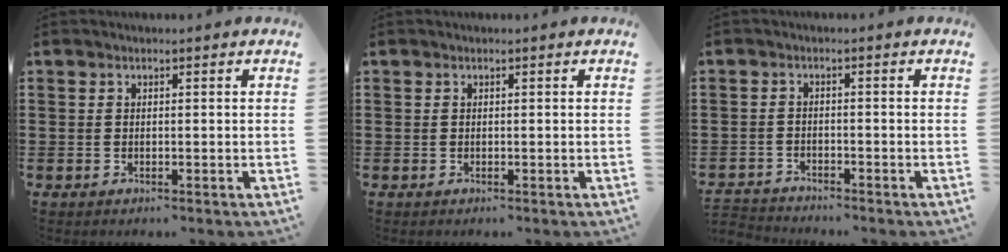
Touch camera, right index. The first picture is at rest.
{"total": 0.0}
{"total": 2.2, "force": [-2.2, 0.1, -0.2], "torque": [-0.005, -0.002, -0.048]}